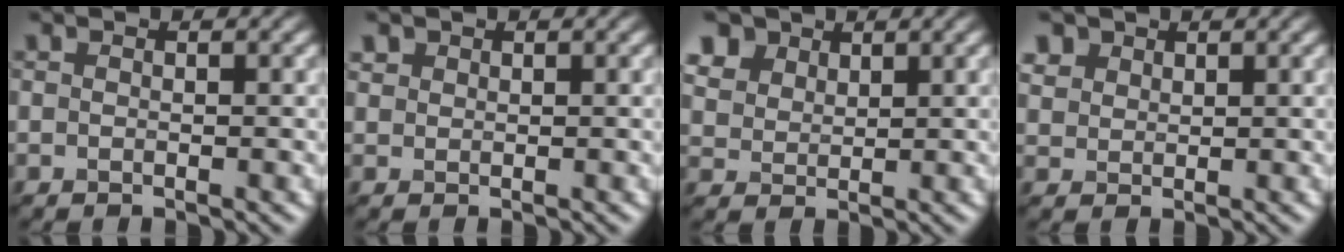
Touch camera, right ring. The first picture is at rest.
{"total": 1.3, "force": [0.1, -0.7, -1.1], "torque": [-0.002, -0.001, 0.025]}
{"total": 3.8, "force": [3.2, 2.1, 0.6], "torque": [-0.069, 0.005, 0.089]}
{"total": 1.3, "force": [0.9, 0.2, -0.9], "torque": [-0.014, 0.001, 0.050]}